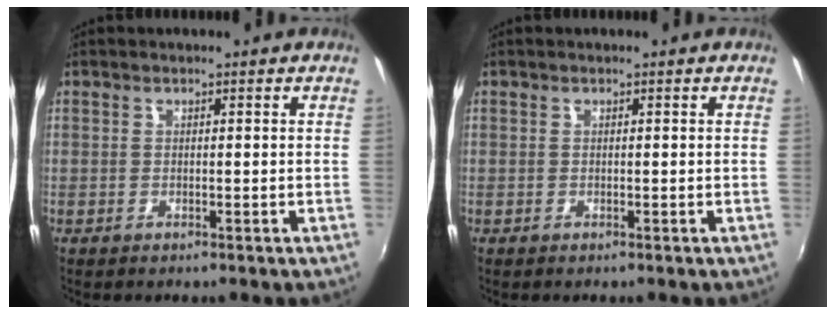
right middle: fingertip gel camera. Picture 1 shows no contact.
{"total": 0.0}